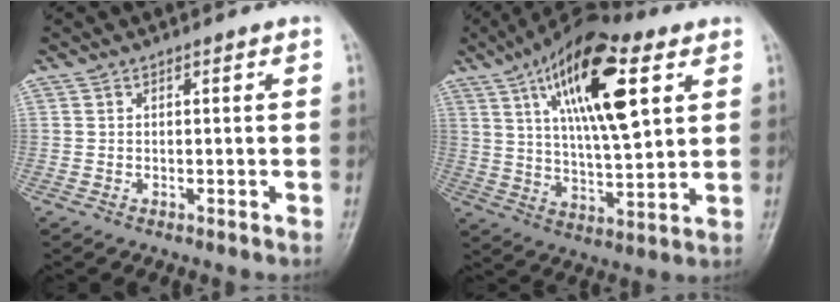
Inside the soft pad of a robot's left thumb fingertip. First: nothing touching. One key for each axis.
{"total": 20.0, "fx": 8.0, "fy": 7.3, "fz": 16.9, "tx": -0.263, "ty": -0.017, "tz": 0.131}